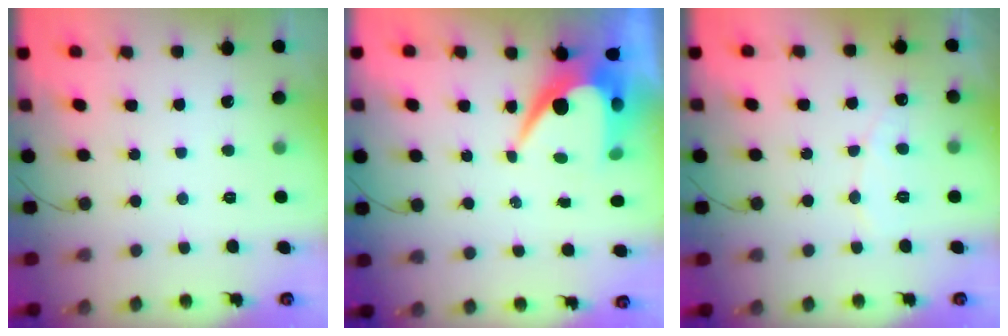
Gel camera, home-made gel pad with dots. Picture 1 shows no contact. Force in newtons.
{"total": 10.1, "press": 10.1, "slide": 0.9}
{"total": 5.2, "press": 5.2, "slide": 0.2}